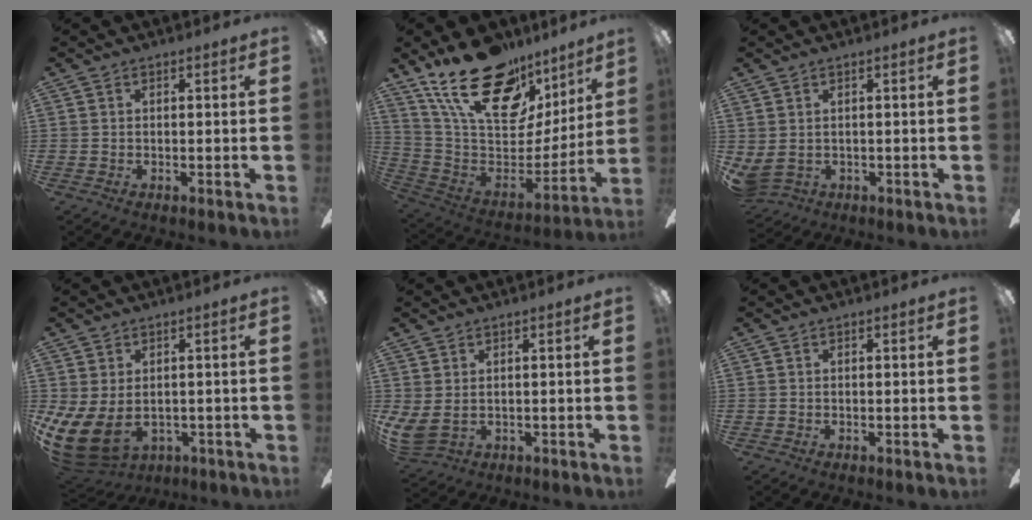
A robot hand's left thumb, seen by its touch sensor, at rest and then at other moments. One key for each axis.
{"total": 26.0, "fx": 17.1, "fy": 13.0, "fz": 14.7, "tx": -0.246, "ty": -0.108, "tz": 0.310}
{"total": 3.0, "fx": 1.3, "fy": 2.3, "fz": 1.5, "tx": -0.046, "ty": -0.009, "tz": 0.022}
{"total": 9.4, "fx": -0.4, "fy": 6.3, "fz": 7.0, "tx": -0.161, "ty": -0.014, "tz": -0.005}
{"total": 3.6, "fx": 1.2, "fy": 2.2, "fz": 2.6, "tx": -0.071, "ty": -0.011, "tz": 0.020}
{"total": 0.0}